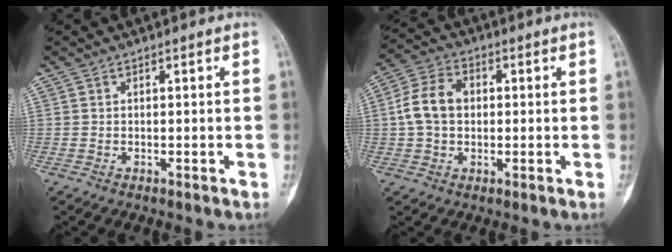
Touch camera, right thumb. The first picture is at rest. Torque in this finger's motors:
{"motor_torque": [0.81, 0.72, 0.88, 0.09, 0.16]}